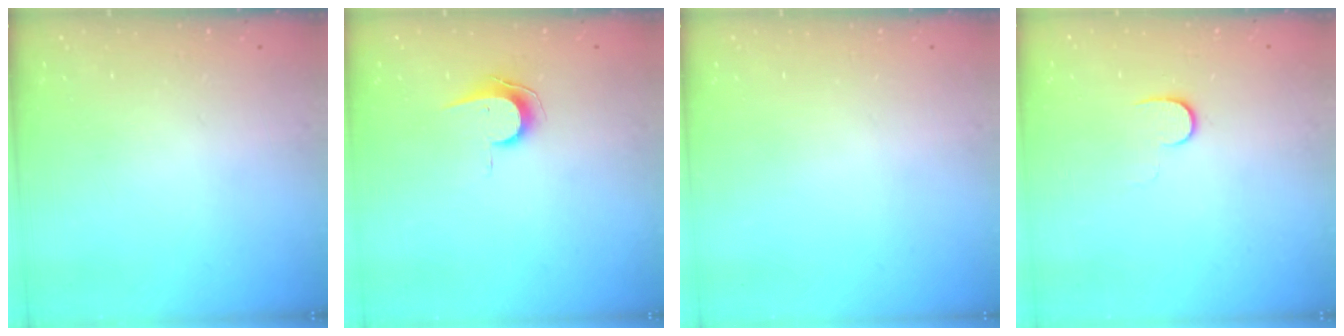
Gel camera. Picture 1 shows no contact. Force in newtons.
{"total": 7.7, "press": 7.6, "slide": 0.4}
{"total": 0.0}
{"total": 6.8, "press": 6.7, "slide": 1.0}